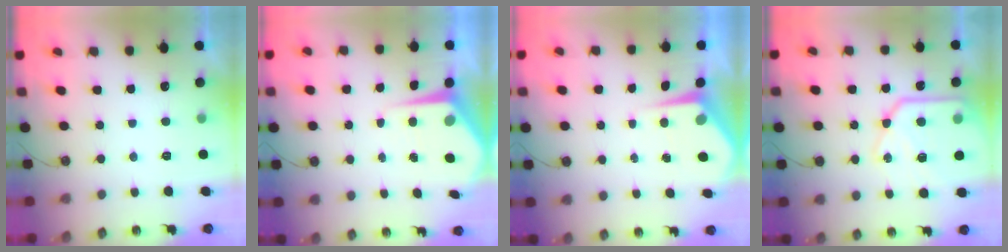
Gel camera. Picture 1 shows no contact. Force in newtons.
{"total": 5.9, "press": 5.9, "slide": 0.4}
{"total": 4.8, "press": 4.7, "slide": 0.6}
{"total": 17.5, "press": 17.5, "slide": 1.5}